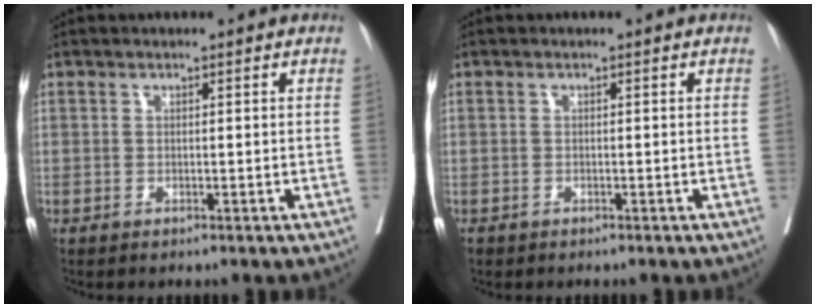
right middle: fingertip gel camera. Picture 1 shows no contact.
{"total": 0.7, "force": [-0.6, 0.3, 0.2], "torque": [-0.013, -0.003, -0.014]}